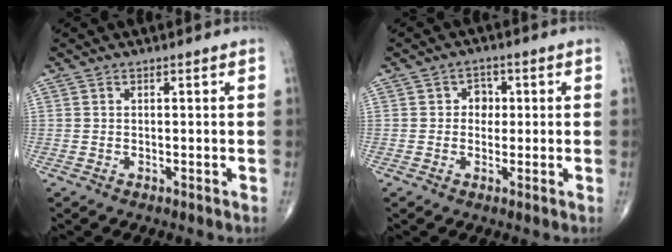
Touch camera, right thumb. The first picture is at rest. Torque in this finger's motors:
{"motor_torque": [-0.54, -0.05, 0.00, 0.00, 0.02]}